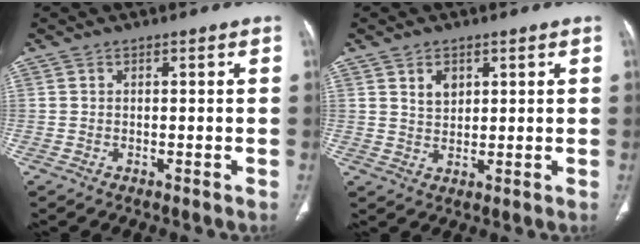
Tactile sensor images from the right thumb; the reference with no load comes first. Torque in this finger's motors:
{"motor_torque": [-0.06, 0.14, 0.16, 0.68, 0.07]}